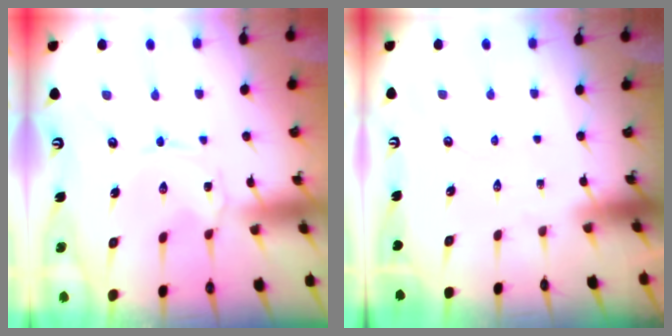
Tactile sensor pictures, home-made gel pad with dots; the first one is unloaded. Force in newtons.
{"total": 0.0}